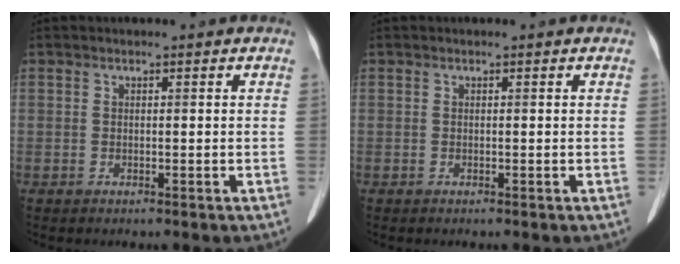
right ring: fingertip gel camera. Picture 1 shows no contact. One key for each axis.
{"total": 0.0}